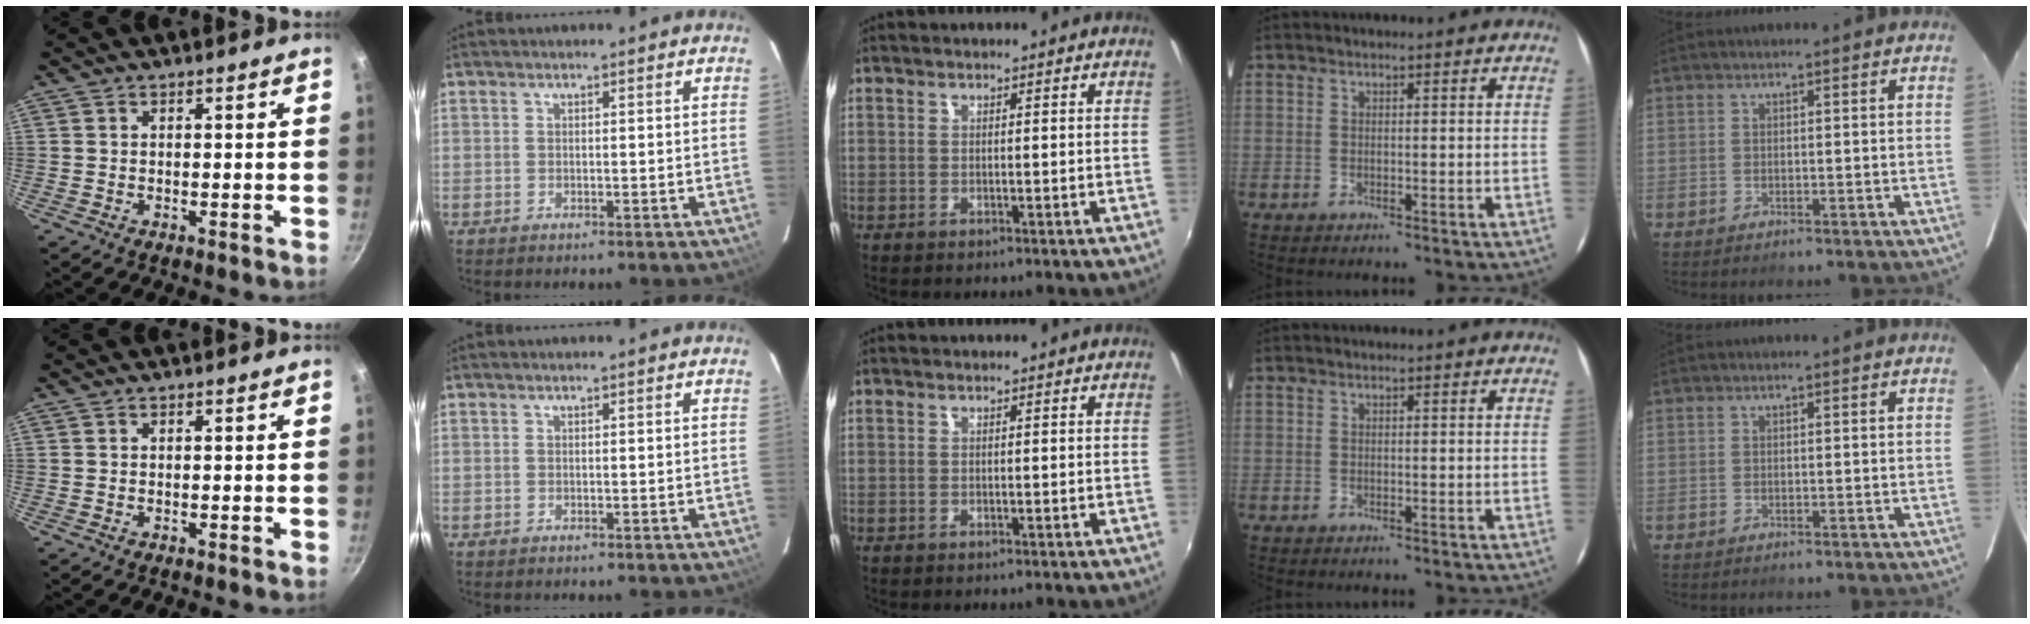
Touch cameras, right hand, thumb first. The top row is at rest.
{}